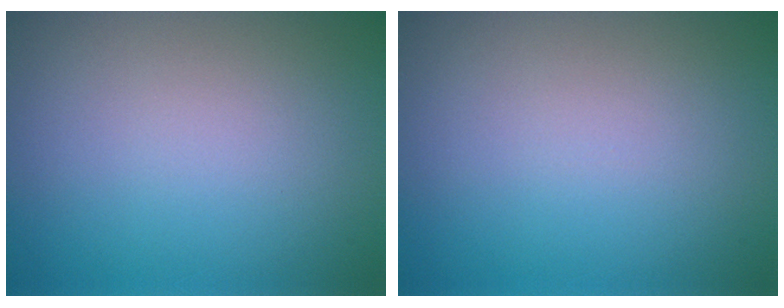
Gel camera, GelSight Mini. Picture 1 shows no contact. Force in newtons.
{"total": 0.0}